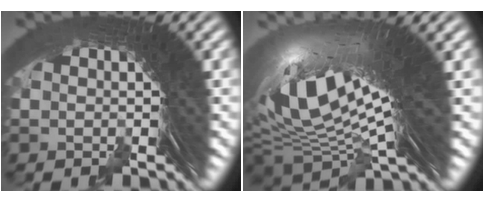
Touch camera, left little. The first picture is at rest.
{"total": 13.1, "force": [1.7, 6.6, 11.2], "torque": [-0.204, -0.021, 0.041]}